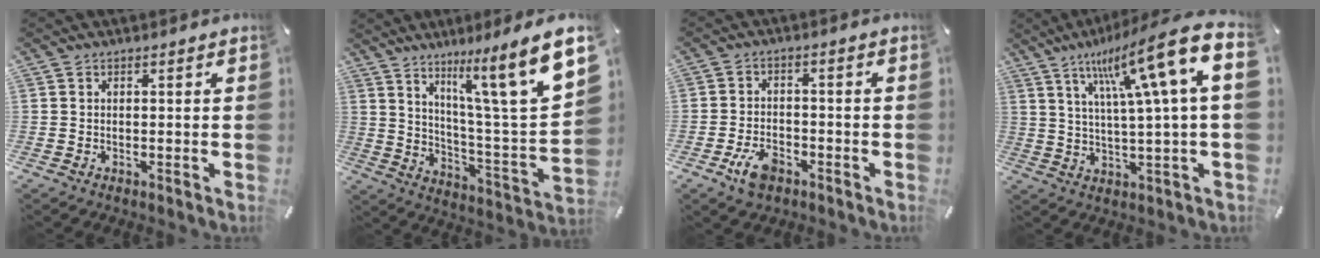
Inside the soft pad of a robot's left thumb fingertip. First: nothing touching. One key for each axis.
{"total": 16.2, "fx": 10.3, "fy": 1.8, "fz": 12.4, "tx": -0.187, "ty": -0.088, "tz": 0.146}
{"total": 6.4, "fx": -3.4, "fy": 3.8, "fz": 3.8, "tx": -0.084, "ty": 0.016, "tz": -0.065}
{"total": 17.5, "fx": 7.6, "fy": 1.7, "fz": 15.7, "tx": -0.264, "ty": -0.035, "tz": 0.105}